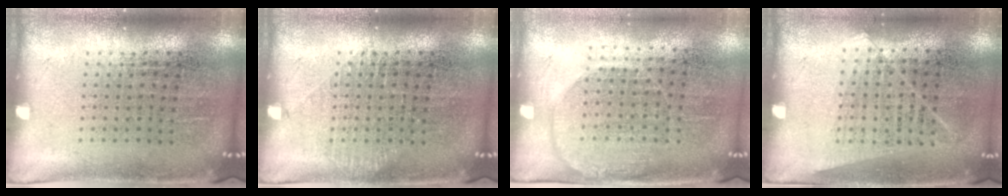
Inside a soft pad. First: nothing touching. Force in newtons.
{"total": 0.8, "press": 0.8, "slide": 0.3}
{"total": 1.4, "press": 1.3, "slide": 0.7}
{"total": 1.1, "press": 1.0, "slide": 0.6}